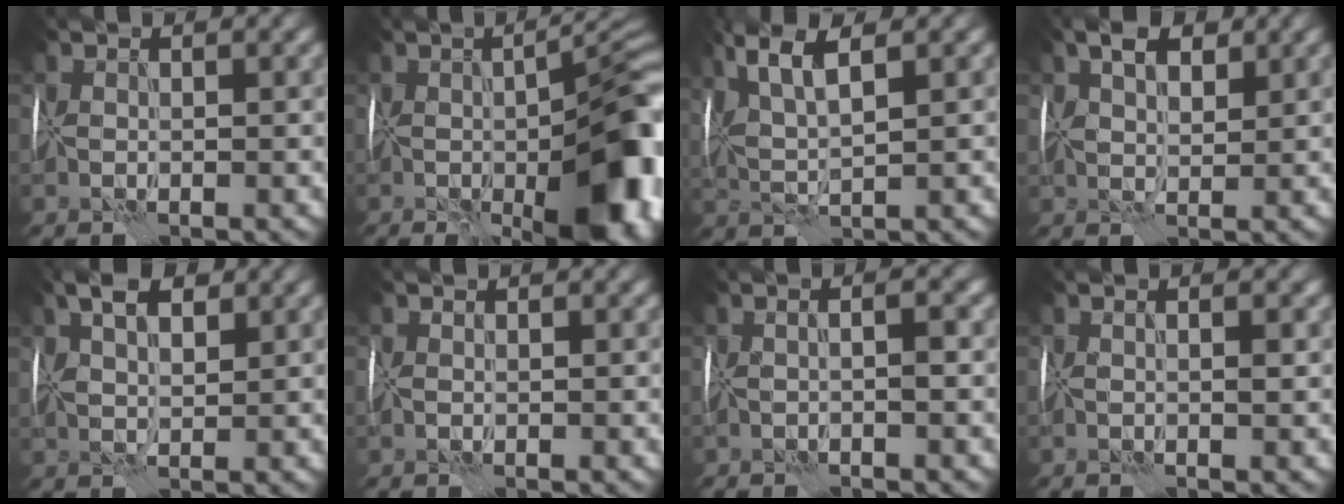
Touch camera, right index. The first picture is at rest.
{"total": 14.8, "force": [-2.7, 5.4, 13.5], "torque": [-0.165, -0.019, -0.034]}
{"total": 5.4, "force": [2.4, 1.4, 4.6], "torque": [-0.096, 0.007, 0.046]}
{"total": 3.4, "force": [1.7, 1.9, 2.2], "torque": [-0.036, -0.001, 0.024]}
{"total": 4.0, "force": [1.9, 2.0, 3.0], "torque": [-0.051, 0.005, 0.025]}
{"total": 0.0}
{"total": 1.4, "force": [-0.6, -0.1, 1.3], "torque": [-0.005, 0.004, -0.015]}
{"total": 0.9, "force": [-0.2, -0.2, 0.9], "torque": [-0.013, -0.002, -0.005]}